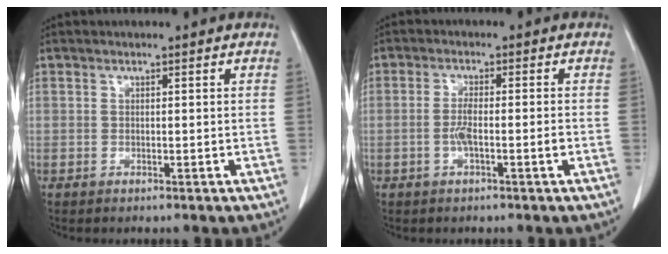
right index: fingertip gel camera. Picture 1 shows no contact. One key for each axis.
{"total": 3.2, "fx": -0.9, "fy": 0.2, "fz": 3.0, "tx": -0.057, "ty": 0.004, "tz": -0.016}